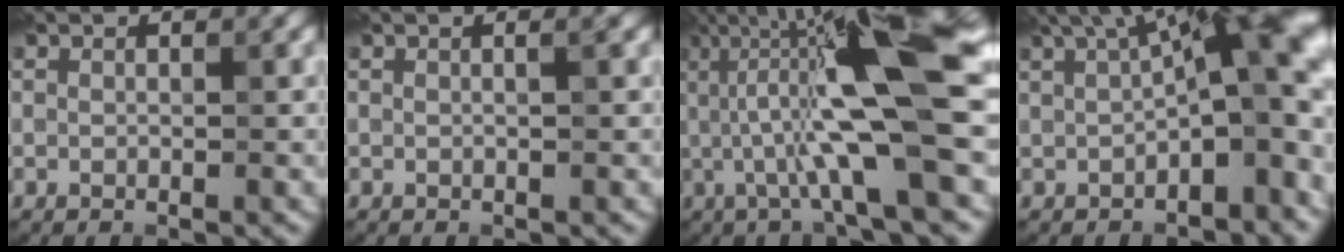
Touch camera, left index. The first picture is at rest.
{"total": 1.1, "force": [0.2, 0.4, 1.0], "torque": [-0.011, 0.002, -0.005]}
{"total": 12.8, "force": [1.6, 2.4, 12.5], "torque": [-0.194, 0.014, 0.026]}
{"total": 11.8, "force": [1.5, 3.7, 11.1], "torque": [-0.129, 0.026, 0.015]}